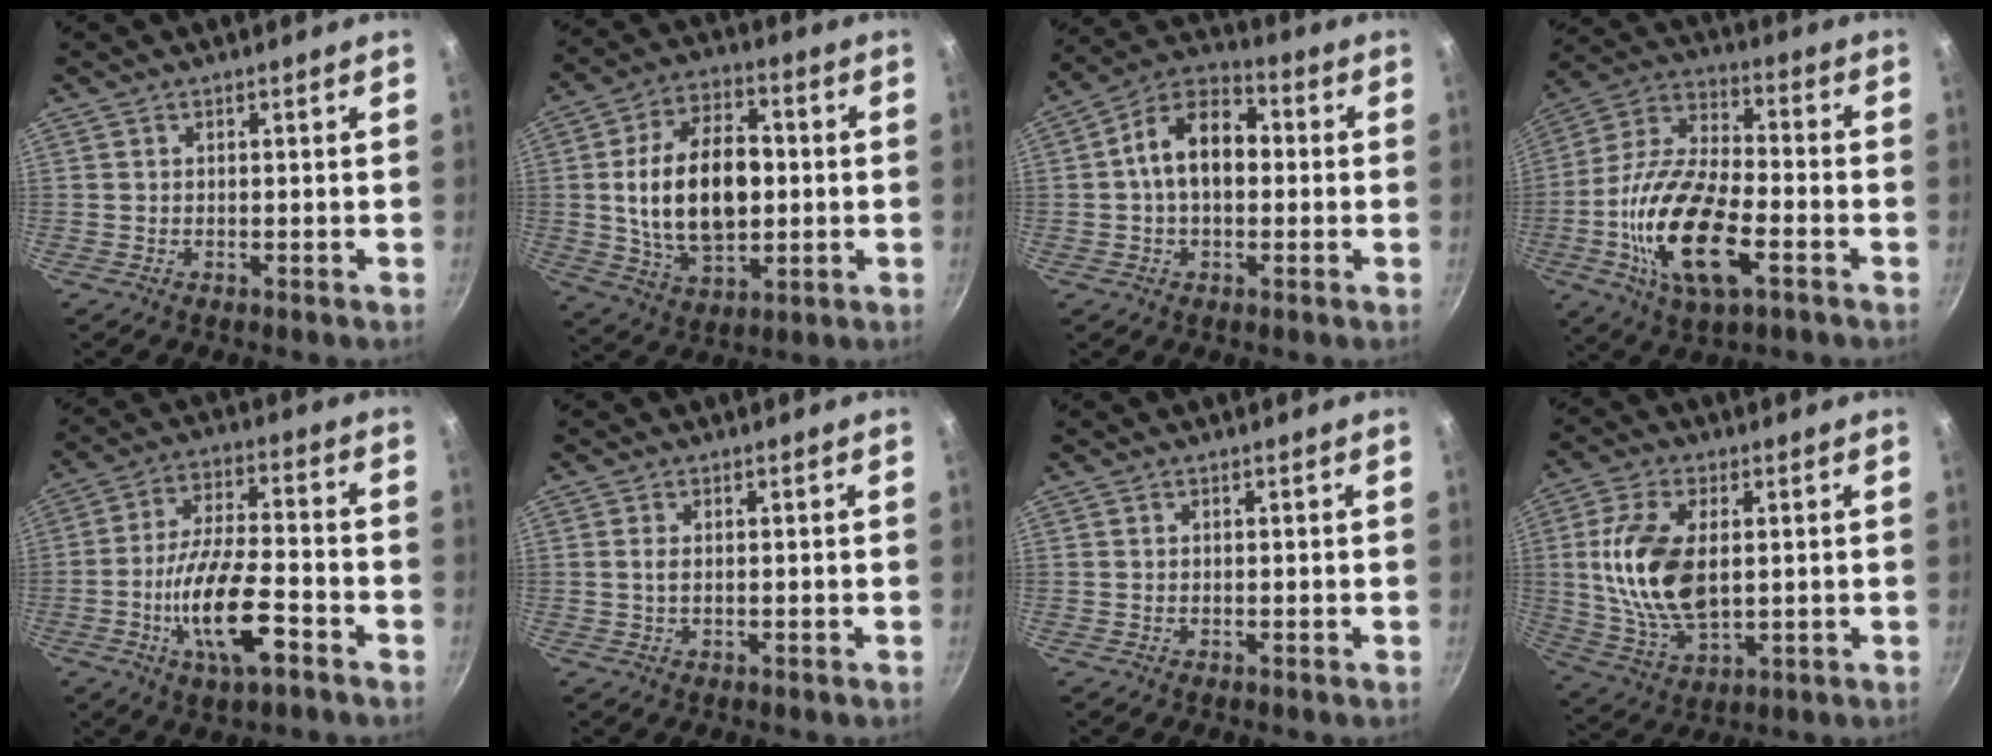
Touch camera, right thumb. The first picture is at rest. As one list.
[{"total": 18.6, "force": [0.3, 11.4, 14.7], "torque": [-0.227, 0.015, 0.008]}, {"total": 12.8, "force": [0.7, 8.4, 9.7], "torque": [-0.126, 0.036, -0.009]}, {"total": 20.8, "force": [-6.3, 9.6, 17.4], "torque": [-0.328, 0.022, -0.125]}, {"total": 14.5, "force": [-5.9, 5.0, 12.3], "torque": [-0.218, 0.028, -0.111]}, {"total": 1.4, "force": [0.1, 0.6, 1.2], "torque": [-0.024, 0.000, 0.001]}, {"total": 0.0}, {"total": 15.1, "force": [1.7, 8.3, 12.4], "torque": [-0.234, -0.007, 0.038]}]